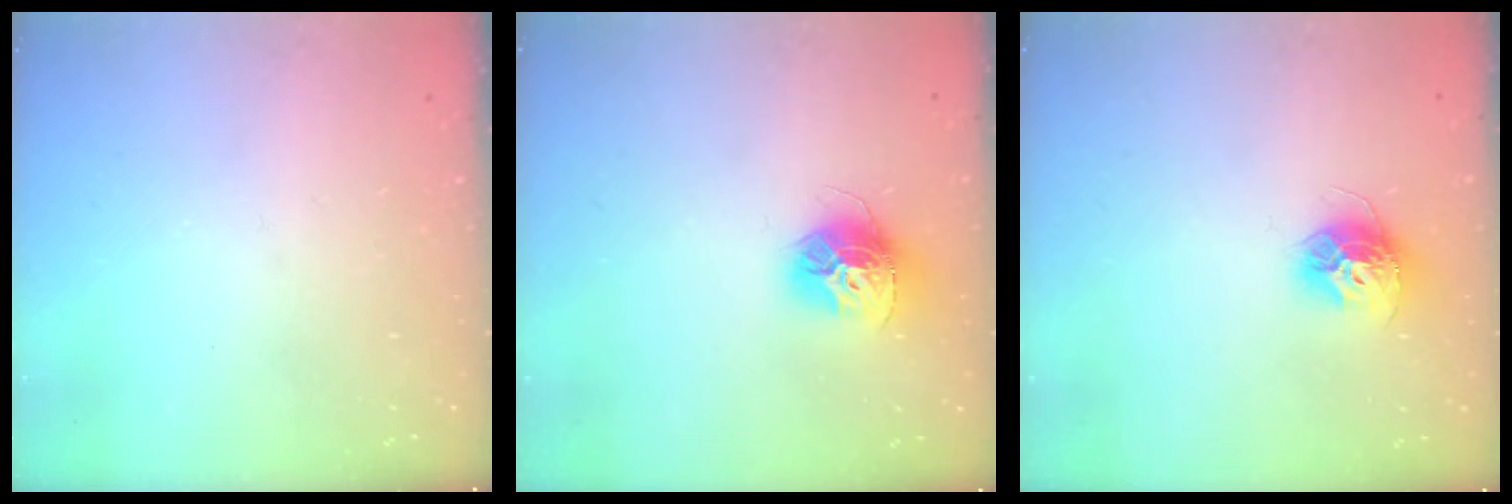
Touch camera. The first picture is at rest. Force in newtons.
{"total": 13.2, "press": 13.1, "slide": 1.3}
{"total": 11.2, "press": 11.2, "slide": 0.8}